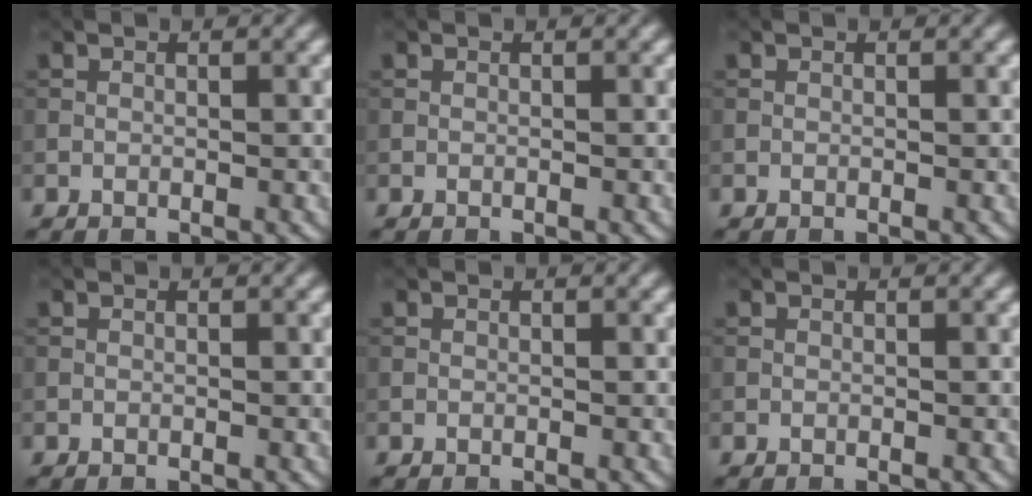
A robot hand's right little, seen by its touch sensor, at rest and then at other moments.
{"total": 0.0}
{"total": 0.0}
{"total": 0.0}
{"total": 0.0}
{"total": 0.0}